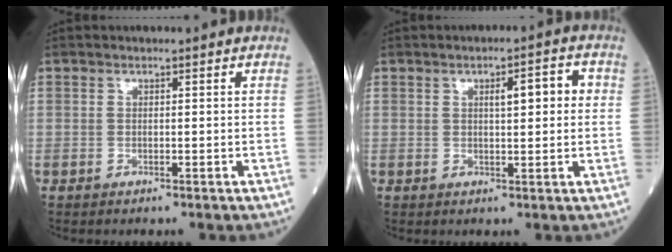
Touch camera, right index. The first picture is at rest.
{"total": 4.7, "force": [1.0, 1.1, 4.4], "torque": [-0.068, 0.014, 0.015]}